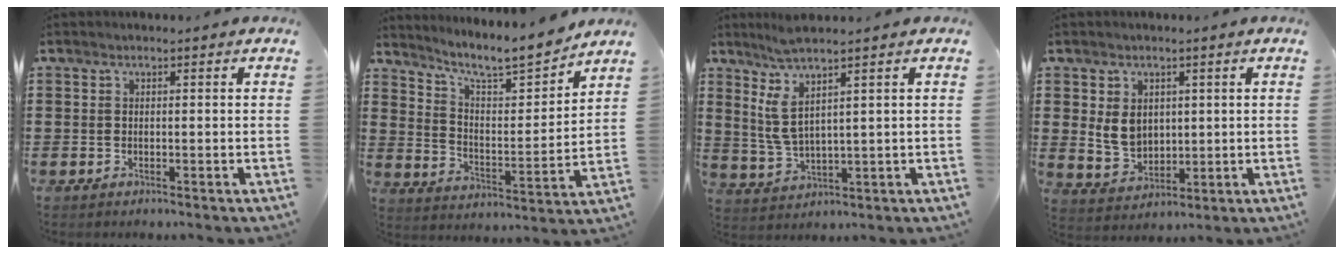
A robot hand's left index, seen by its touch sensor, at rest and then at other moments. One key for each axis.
{"total": 8.1, "fx": 7.3, "fy": 1.1, "fz": 3.4, "tx": -0.089, "ty": -0.050, "tz": 0.123}
{"total": 5.2, "fx": 2.9, "fy": 0.4, "fz": 4.3, "tx": -0.115, "ty": -0.015, "tz": 0.042}
{"total": 5.1, "fx": 1.2, "fy": 4.2, "fz": 2.7, "tx": -0.057, "ty": 0.008, "tz": 0.021}